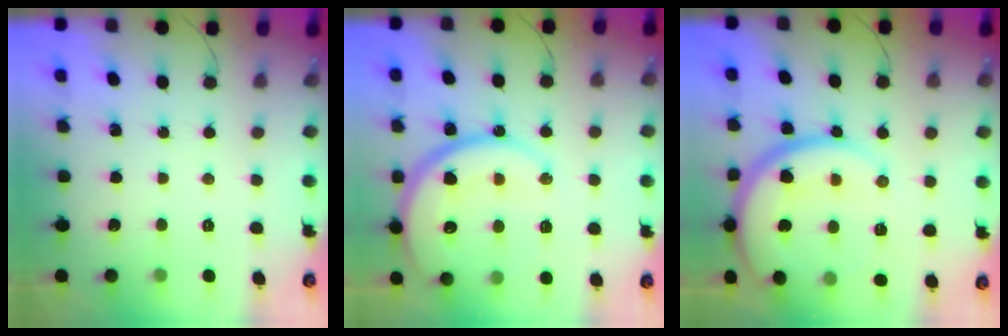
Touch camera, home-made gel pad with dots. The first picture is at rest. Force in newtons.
{"total": 19.4, "press": 19.4, "slide": 1.4}
{"total": 19.2, "press": 19.1, "slide": 1.4}